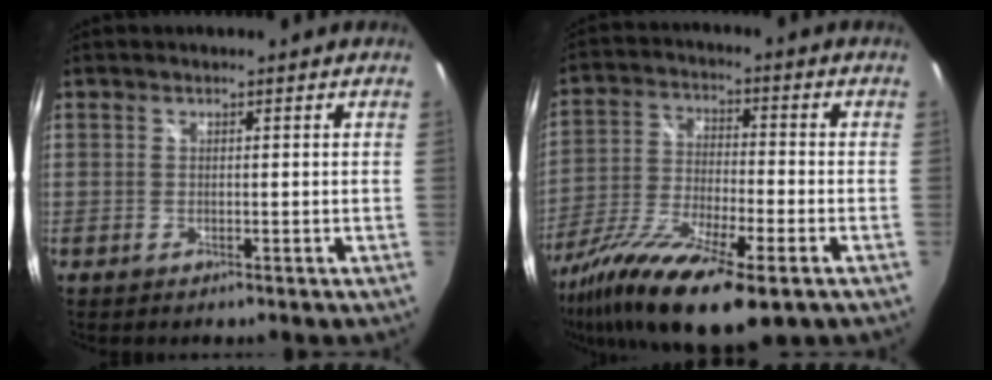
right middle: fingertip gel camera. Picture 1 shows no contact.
{"total": 19.3, "force": [-11.8, 4.6, 14.5], "torque": [-0.286, -0.062, -0.217]}